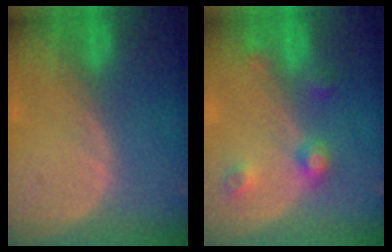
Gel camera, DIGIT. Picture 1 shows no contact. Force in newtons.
{"total": 4.5, "press": 4.0, "slide": 2.1}